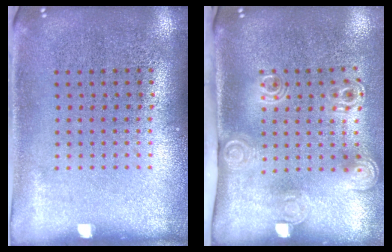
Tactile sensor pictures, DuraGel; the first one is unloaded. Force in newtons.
{"total": 2.1, "press": 1.5, "slide": 1.5}